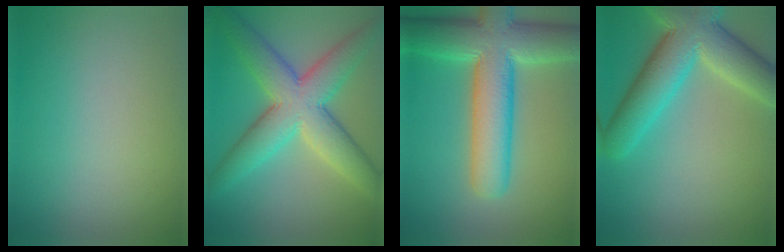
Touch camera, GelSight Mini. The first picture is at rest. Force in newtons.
{"total": 8.7, "press": 8.7, "slide": 0.4}
{"total": 10.8, "press": 10.8, "slide": 0.6}
{"total": 8.9, "press": 8.9, "slide": 0.5}